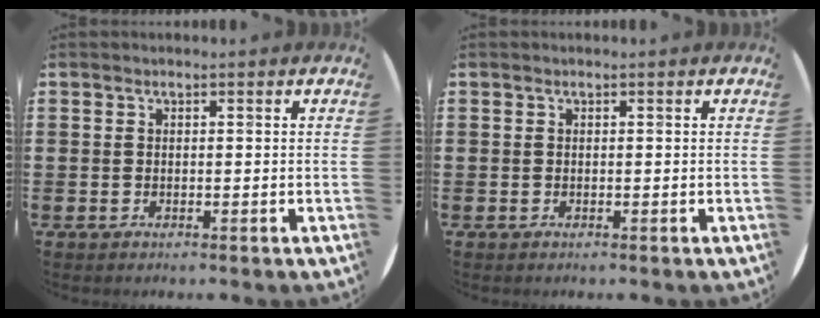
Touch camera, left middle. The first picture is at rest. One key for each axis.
{"total": 0.0}